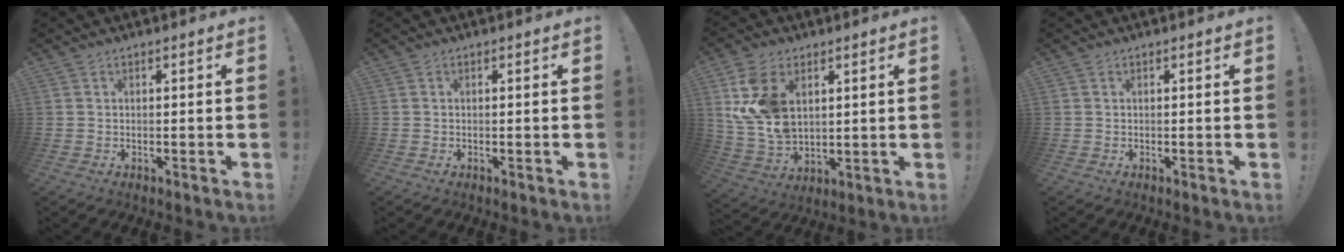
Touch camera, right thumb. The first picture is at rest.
{"total": 0.0}
{"total": 14.2, "force": [5.1, 9.7, 9.0], "torque": [-0.180, -0.030, 0.099]}
{"total": 0.0}